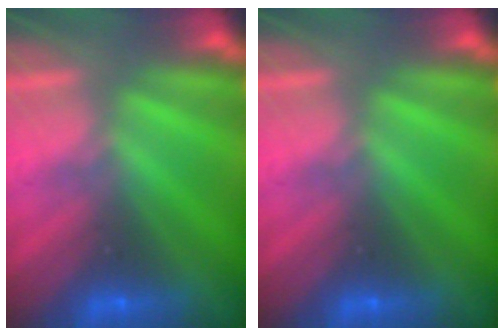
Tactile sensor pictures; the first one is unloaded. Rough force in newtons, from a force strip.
{"total": 0.0}